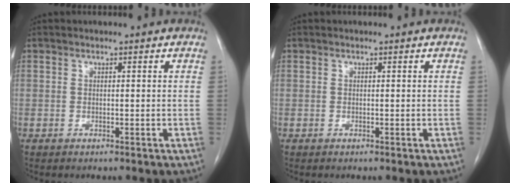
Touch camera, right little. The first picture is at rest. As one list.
[{"total": 0.0}]